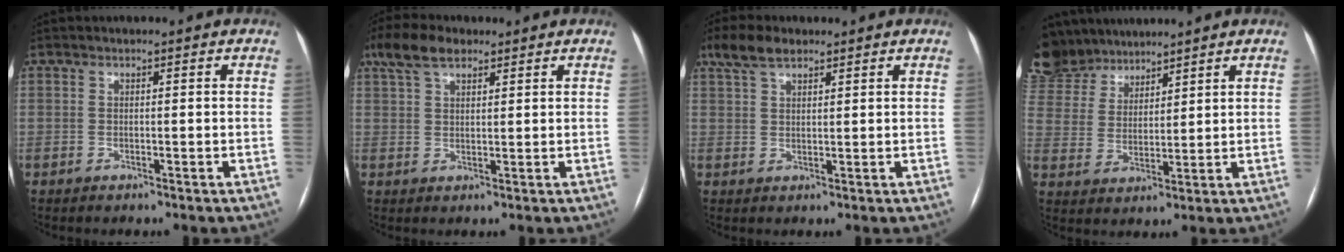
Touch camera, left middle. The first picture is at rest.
{"total": 6.7, "force": [4.5, 2.8, 4.0], "torque": [-0.087, 0.030, 0.087]}
{"total": 5.2, "force": [3.7, 2.0, 3.0], "torque": [-0.071, 0.023, 0.075]}
{"total": 13.3, "force": [11.9, 4.8, 3.5], "torque": [-0.108, 0.022, 0.240]}